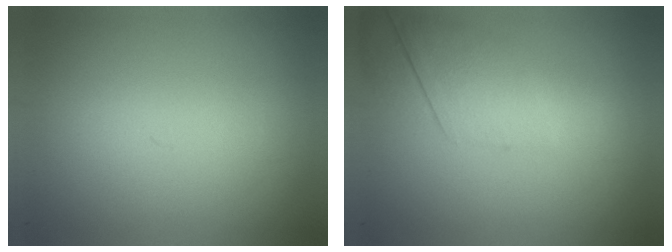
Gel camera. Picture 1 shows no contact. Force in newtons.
{"total": 2.3}